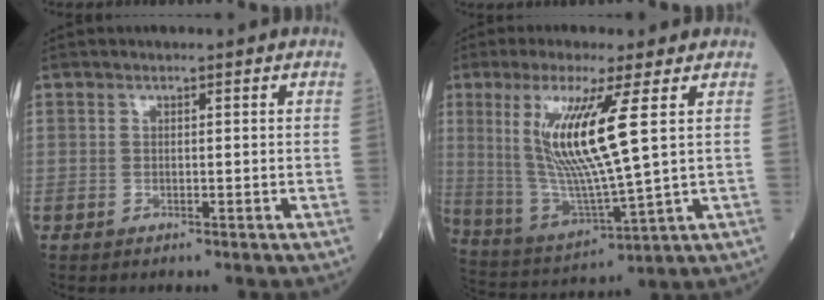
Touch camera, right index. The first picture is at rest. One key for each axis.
{"total": 13.9, "fx": 3.9, "fy": 0.1, "fz": 13.3, "tx": -0.284, "ty": -0.020, "tz": 0.082}